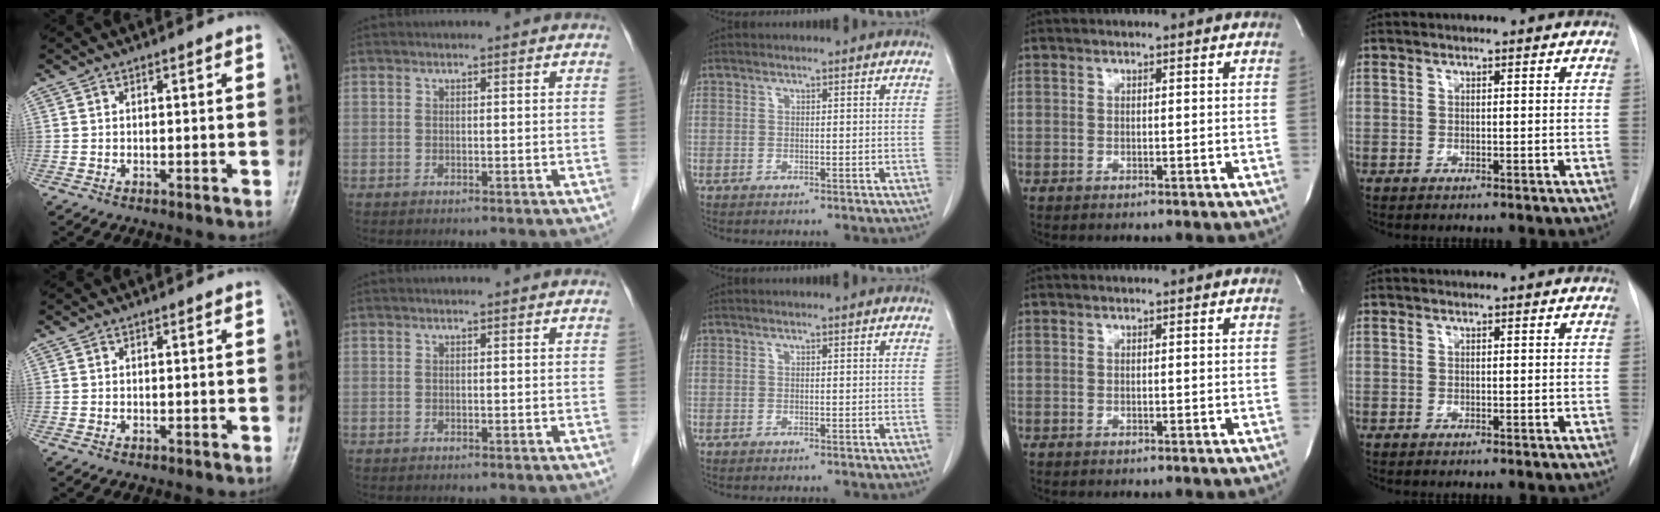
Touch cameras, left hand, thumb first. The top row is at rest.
{}